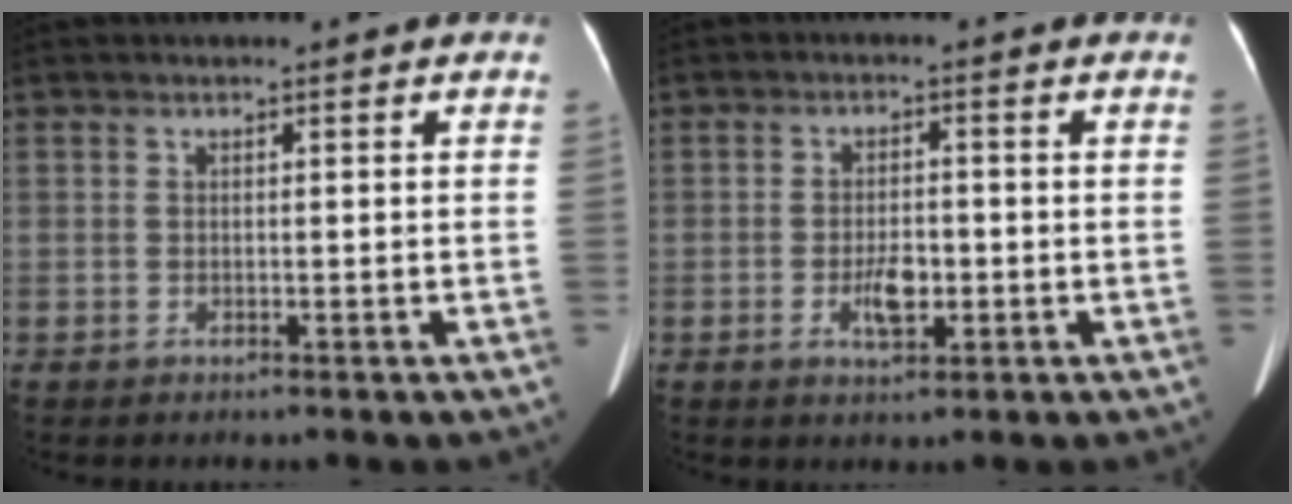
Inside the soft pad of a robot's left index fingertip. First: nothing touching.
{"total": 3.9, "force": [-1.2, 1.7, 3.3], "torque": [-0.061, 0.001, -0.017]}